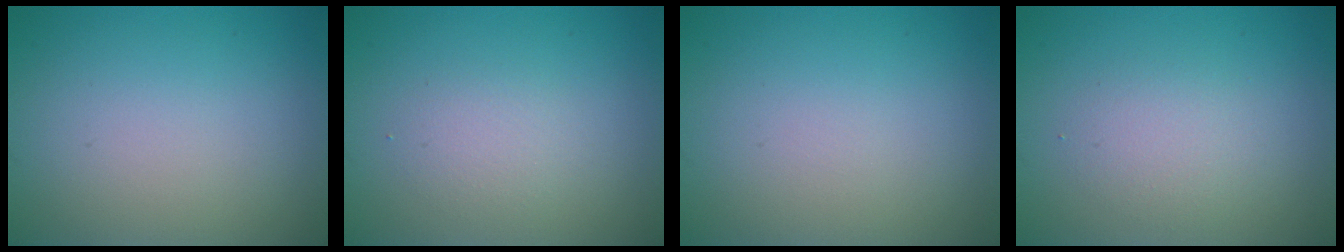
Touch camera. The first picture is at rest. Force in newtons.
{"total": 1.6, "press": 1.6, "slide": 0.1}
{"total": 0.0}
{"total": 2.0, "press": 2.0, "slide": 0.1}